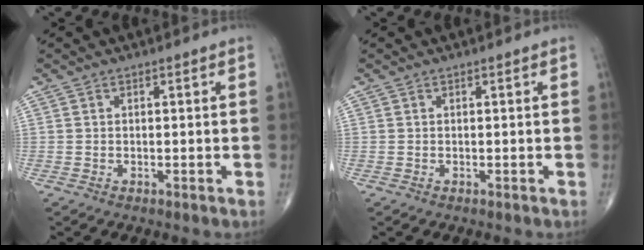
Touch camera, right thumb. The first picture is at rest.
{"total": 0.0}